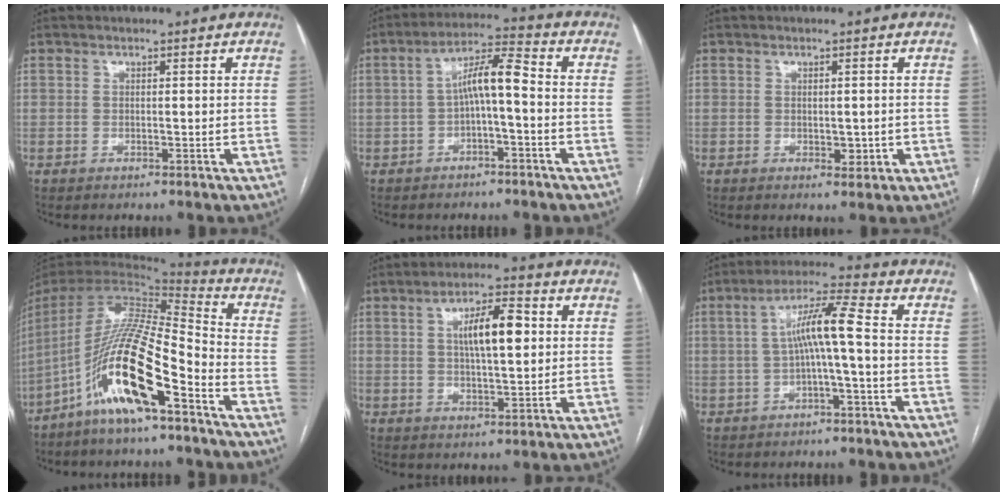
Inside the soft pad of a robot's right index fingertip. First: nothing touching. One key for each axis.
{"total": 7.0, "fx": -0.6, "fy": 1.3, "fz": 6.8, "tx": -0.122, "ty": 0.030, "tz": -0.011}
{"total": 2.1, "fx": -0.2, "fy": 1.4, "fz": 1.5, "tx": -0.017, "ty": -0.001, "tz": 0.001}
{"total": 17.6, "fx": -9.2, "fy": 2.3, "fz": 14.8, "tx": -0.303, "ty": -0.012, "tz": -0.173}
{"total": 8.4, "fx": 1.9, "fy": 2.3, "fz": 7.9, "tx": -0.135, "ty": 0.013, "tz": 0.032}
{"total": 7.5, "fx": -0.3, "fy": 0.1, "fz": 7.5, "tx": -0.134, "ty": 0.026, "tz": -0.006}